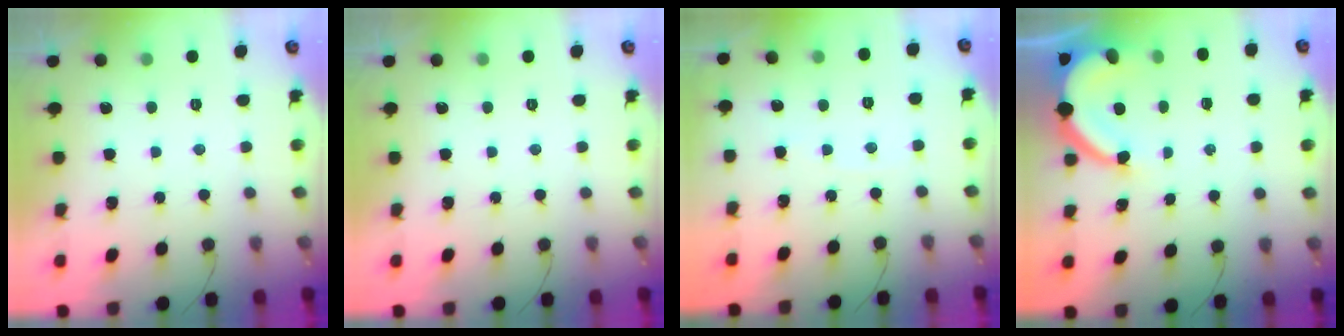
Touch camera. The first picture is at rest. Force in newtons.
{"total": 0.0}
{"total": 1.4, "press": 1.4, "slide": 0.3}
{"total": 8.0, "press": 8.0, "slide": 0.7}